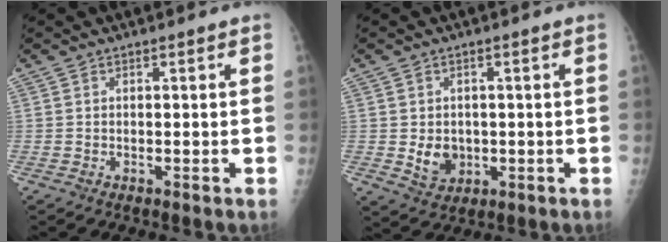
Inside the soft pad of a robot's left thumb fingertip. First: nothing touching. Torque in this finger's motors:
{"motor_torque": [0.36, 0.53, 0.56, 0.15, 0.03]}